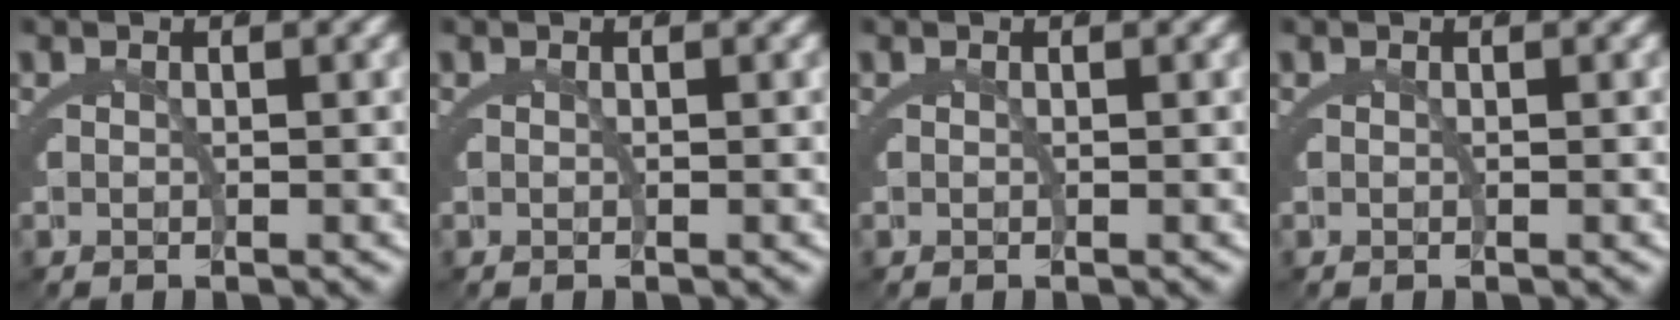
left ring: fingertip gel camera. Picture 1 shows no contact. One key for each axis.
{"total": 0.0}
{"total": 0.0}
{"total": 0.0}